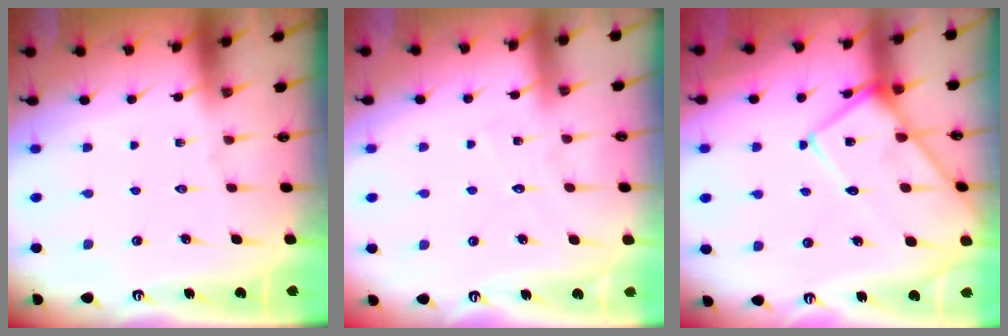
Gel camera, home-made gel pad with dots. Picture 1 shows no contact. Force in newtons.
{"total": 3.9, "press": 3.9, "slide": 0.3}
{"total": 13.2, "press": 13.2, "slide": 1.3}